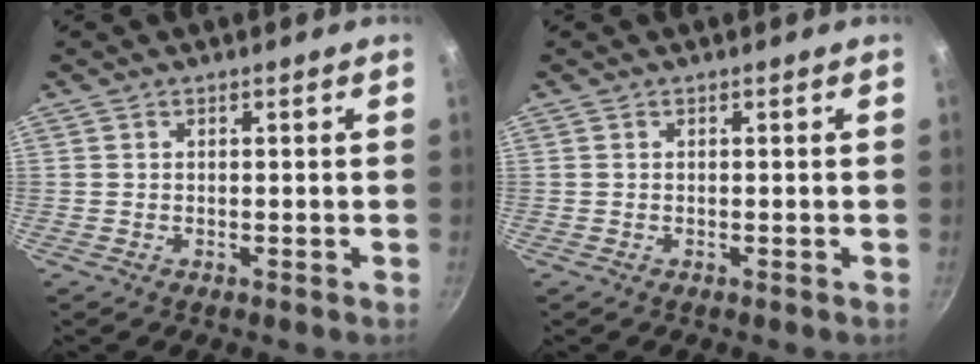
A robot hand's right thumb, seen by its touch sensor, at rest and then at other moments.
{"total": 0.0}